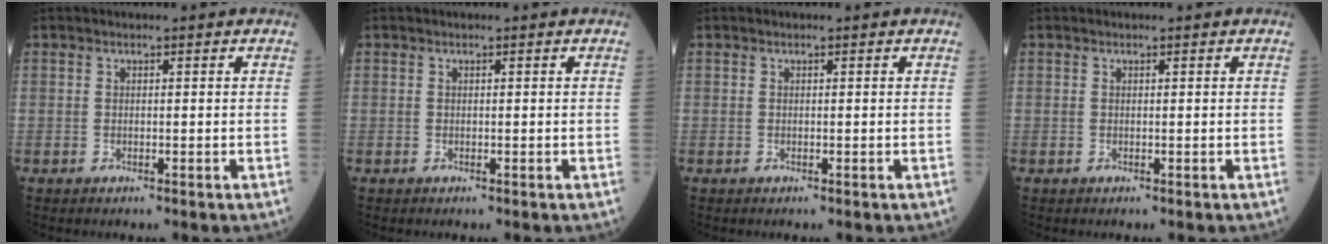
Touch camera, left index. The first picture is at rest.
{"total": 0.0}
{"total": 0.0}
{"total": 0.0}